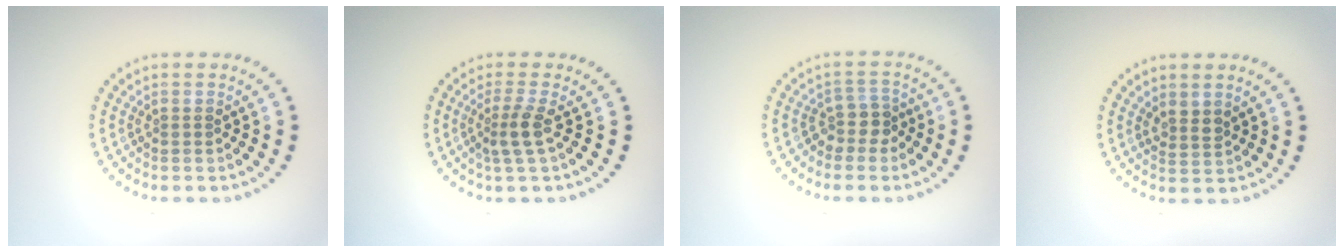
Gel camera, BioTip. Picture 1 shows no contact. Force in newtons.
{"total": 2.3, "press": 1.7, "slide": 1.5}
{"total": 2.2, "press": 1.7, "slide": 1.4}
{"total": 1.6, "press": 1.3, "slide": 0.9}